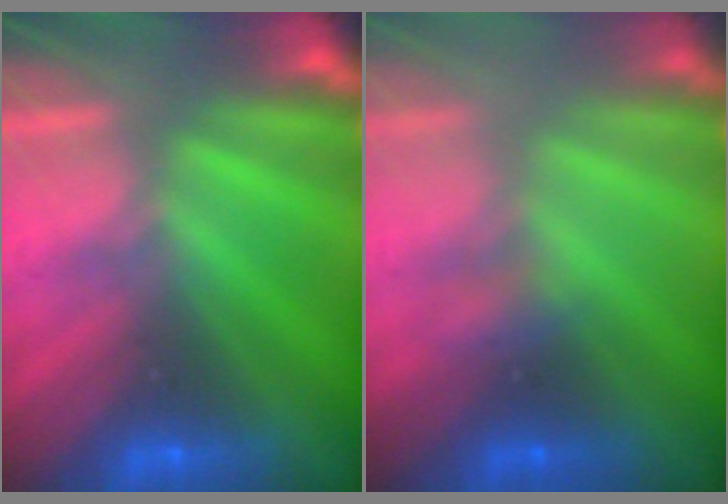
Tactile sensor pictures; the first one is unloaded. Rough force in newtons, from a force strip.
{"total": 2.0}